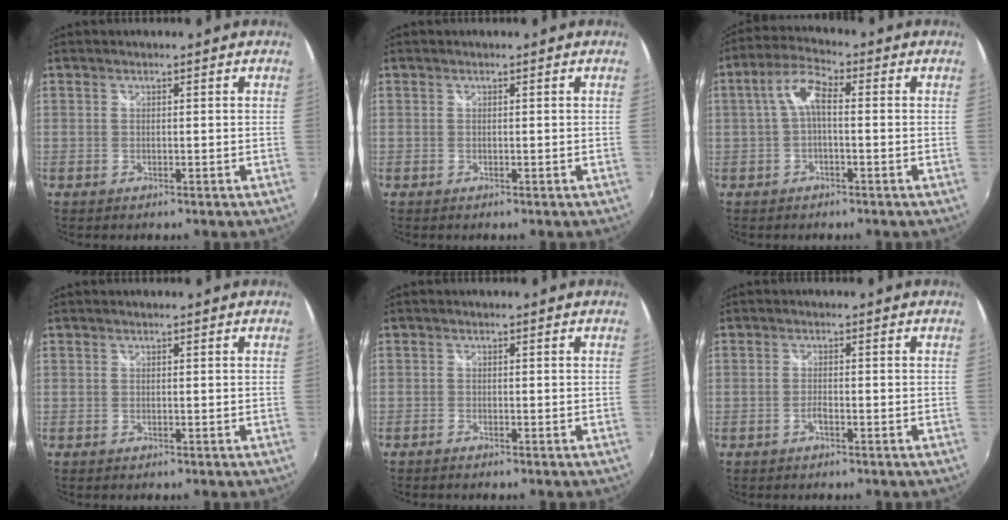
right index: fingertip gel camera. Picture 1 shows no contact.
{"total": 0.0}
{"total": 5.7, "force": [-0.1, 2.3, 5.3], "torque": [-0.112, 0.020, -0.002]}
{"total": 0.0}
{"total": 1.0, "force": [-0.9, 0.2, 0.3], "torque": [-0.011, -0.004, -0.019]}
{"total": 1.4, "force": [-0.8, 0.2, 1.1], "torque": [-0.025, 0.001, -0.017]}